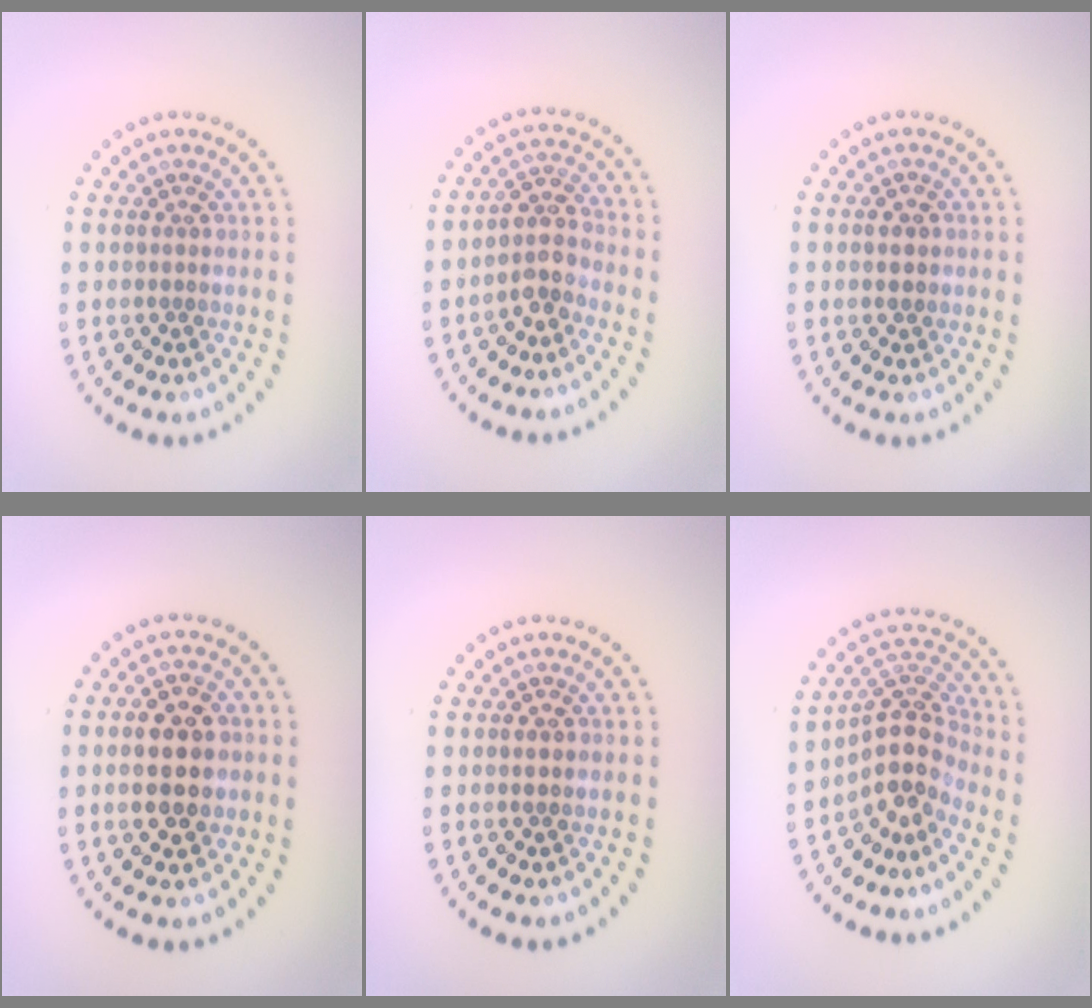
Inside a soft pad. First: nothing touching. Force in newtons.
{"total": 3.1, "press": 2.4, "slide": 1.9}
{"total": 1.7, "press": 1.7, "slide": 0.0}
{"total": 5.0, "press": 5.0, "slide": 0.3}
{"total": 1.1, "press": 1.1, "slide": 0.1}
{"total": 4.3, "press": 3.3, "slide": 2.8}